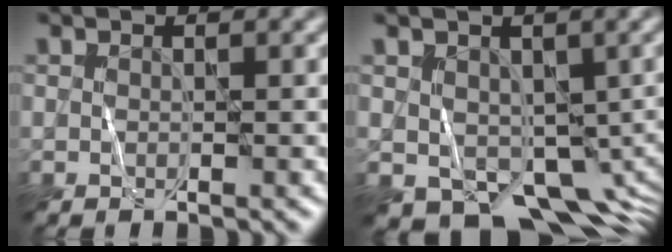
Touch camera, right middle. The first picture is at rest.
{"total": 7.6, "force": [-2.2, 5.0, 5.2], "torque": [-0.074, -0.029, -0.033]}